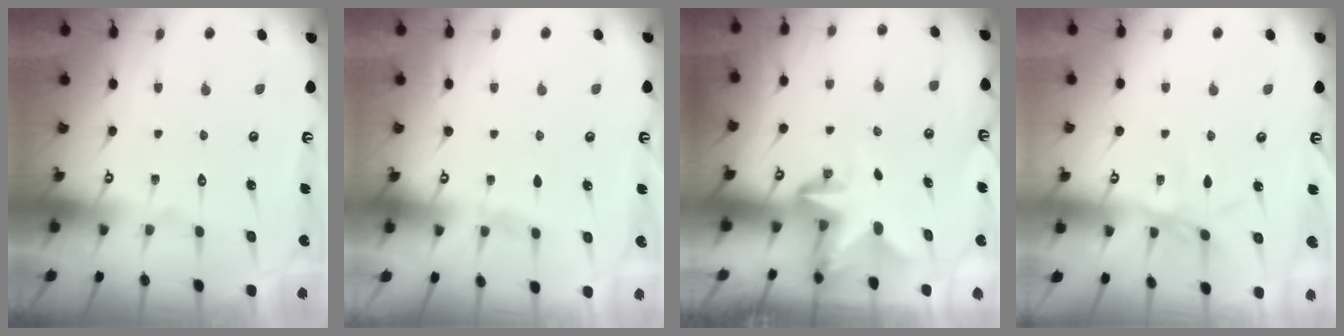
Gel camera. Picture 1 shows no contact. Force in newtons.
{"total": 1.0, "press": 1.0, "slide": 0.3}
{"total": 2.8, "press": 2.7, "slide": 0.5}
{"total": 5.3, "press": 5.3, "slide": 0.4}